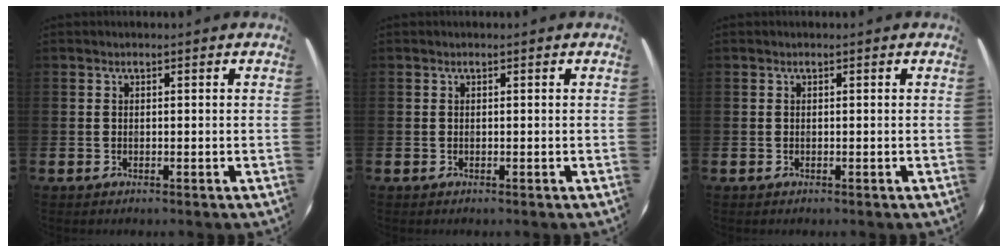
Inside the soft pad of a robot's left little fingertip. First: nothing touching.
{"total": 0.0}
{"total": 0.0}